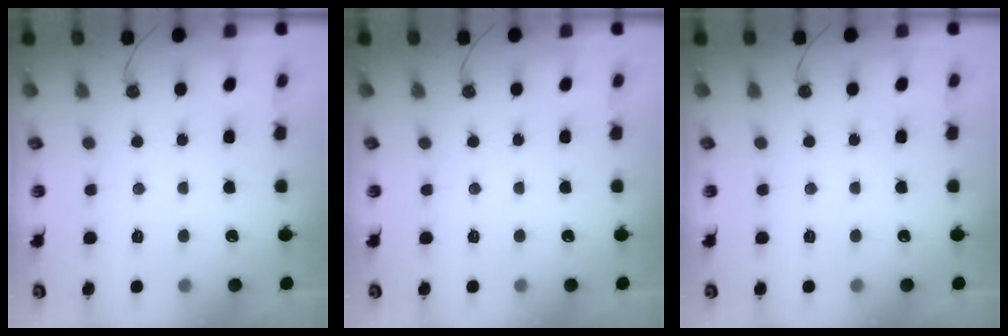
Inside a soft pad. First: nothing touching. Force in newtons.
{"total": 0.0}
{"total": 0.0}